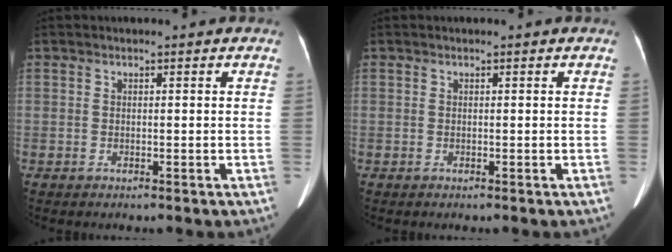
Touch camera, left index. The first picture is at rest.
{"total": 0.0}